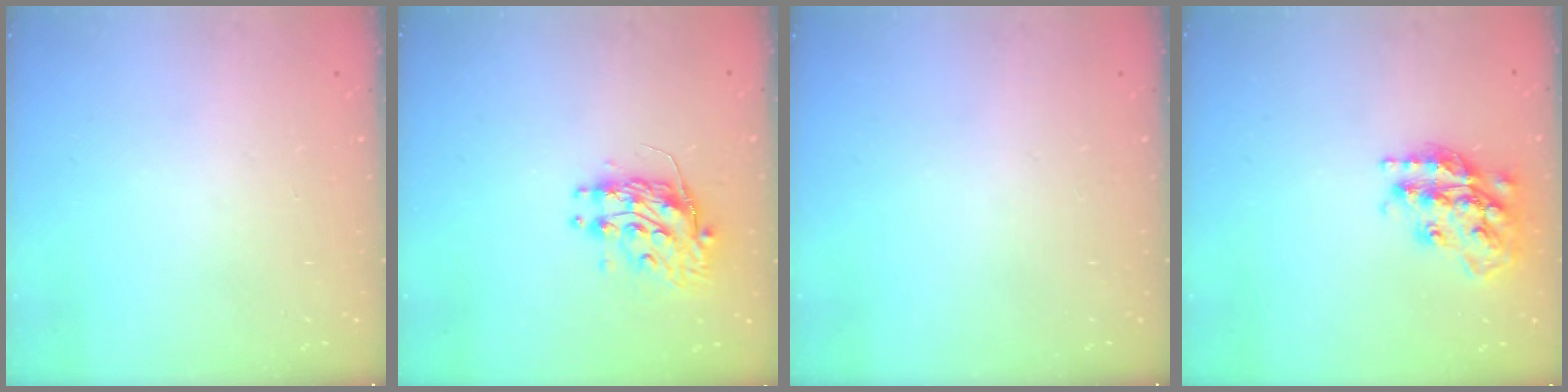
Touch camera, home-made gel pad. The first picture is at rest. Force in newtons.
{"total": 10.0, "press": 9.9, "slide": 0.8}
{"total": 0.0}
{"total": 18.6, "press": 18.5, "slide": 1.5}